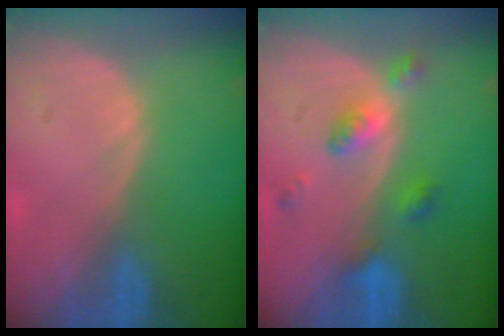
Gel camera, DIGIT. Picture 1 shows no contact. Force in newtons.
{"total": 5.2, "press": 4.7, "slide": 2.3}